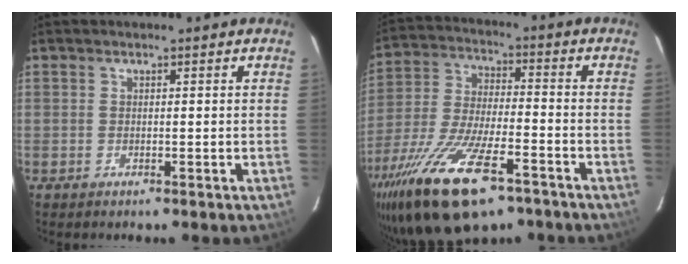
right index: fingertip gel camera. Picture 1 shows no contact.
{"total": 22.3, "force": [-13.9, 8.0, 15.5], "torque": [-0.317, -0.052, -0.244]}